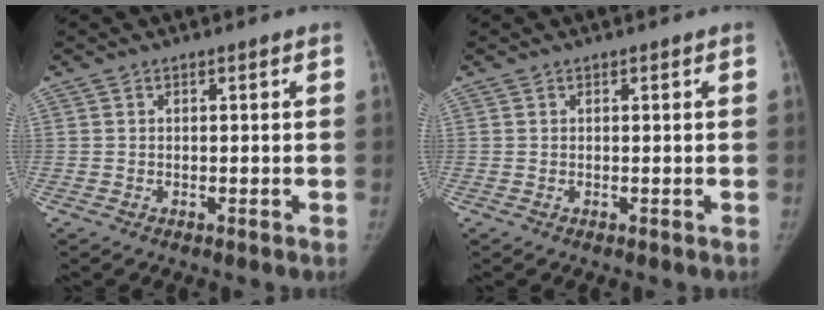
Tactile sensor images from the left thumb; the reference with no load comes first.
{"total": 0.0}